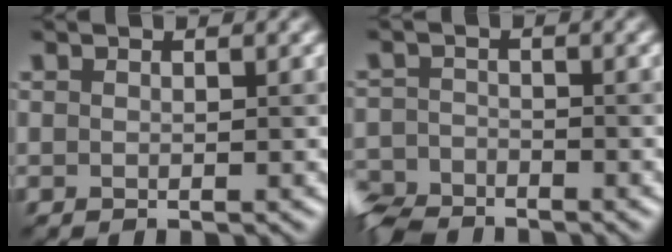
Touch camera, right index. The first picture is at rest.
{"total": 4.4, "force": [-3.9, 1.6, 1.2], "torque": [-0.028, -0.011, -0.088]}